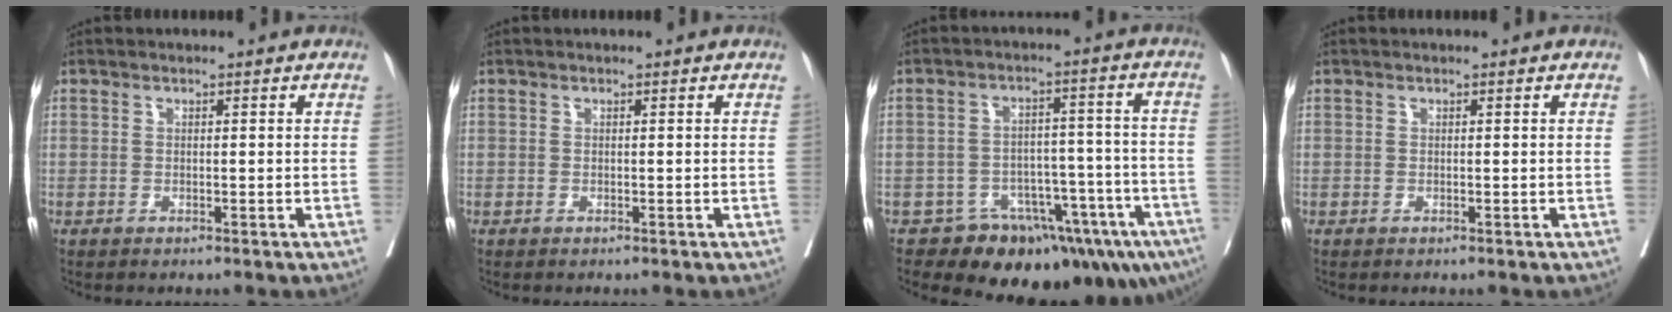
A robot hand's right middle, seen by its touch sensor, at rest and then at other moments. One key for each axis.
{"total": 0.0}
{"total": 14.8, "fx": -10.6, "fy": 6.3, "fz": 8.1, "tx": -0.040, "ty": 0.056, "tz": -0.133}
{"total": 0.0}